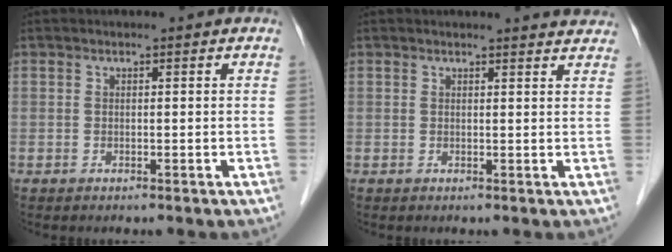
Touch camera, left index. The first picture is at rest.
{"total": 4.7, "force": [4.7, 0.3, 0.7], "torque": [-0.011, -0.006, 0.034]}